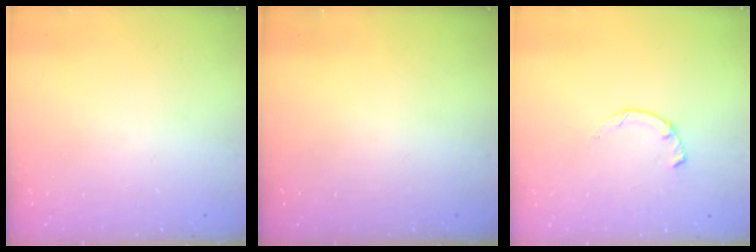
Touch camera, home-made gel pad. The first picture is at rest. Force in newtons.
{"total": 0.0}
{"total": 2.3, "press": 2.3, "slide": 0.4}